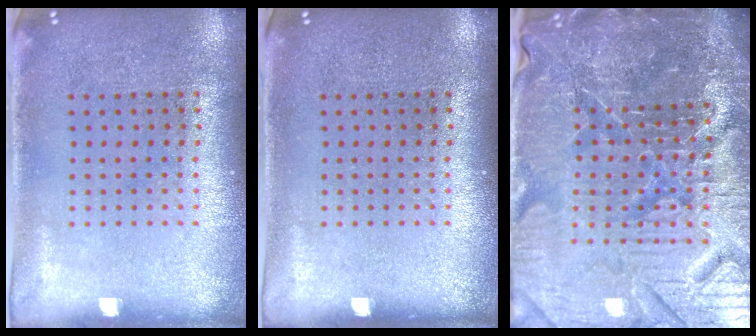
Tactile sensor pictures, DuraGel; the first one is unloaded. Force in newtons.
{"total": 0.0}
{"total": 6.8, "press": 6.1, "slide": 2.9}